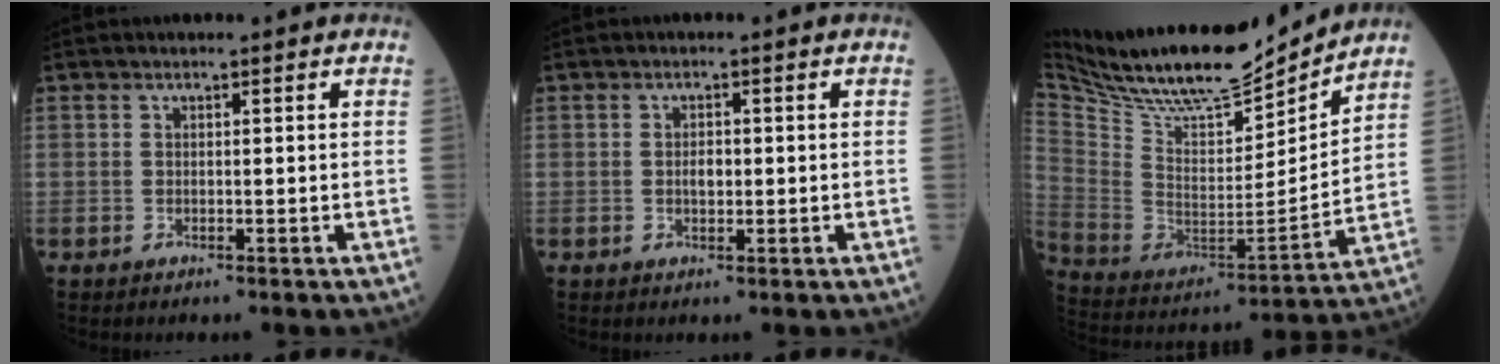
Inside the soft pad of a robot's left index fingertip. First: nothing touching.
{"total": 1.6, "force": [-0.8, 0.8, 1.1], "torque": [-0.016, -0.003, -0.017]}
{"total": 21.4, "force": [19.1, 4.1, 8.6], "torque": [-0.169, -0.019, 0.319]}